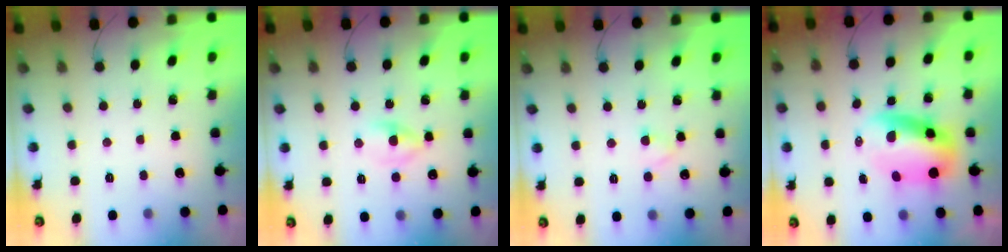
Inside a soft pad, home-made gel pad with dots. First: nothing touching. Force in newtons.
{"total": 2.6, "press": 2.3, "slide": 1.3}
{"total": 2.2, "press": 1.9, "slide": 1.0}
{"total": 8.5, "press": 8.3, "slide": 2.0}